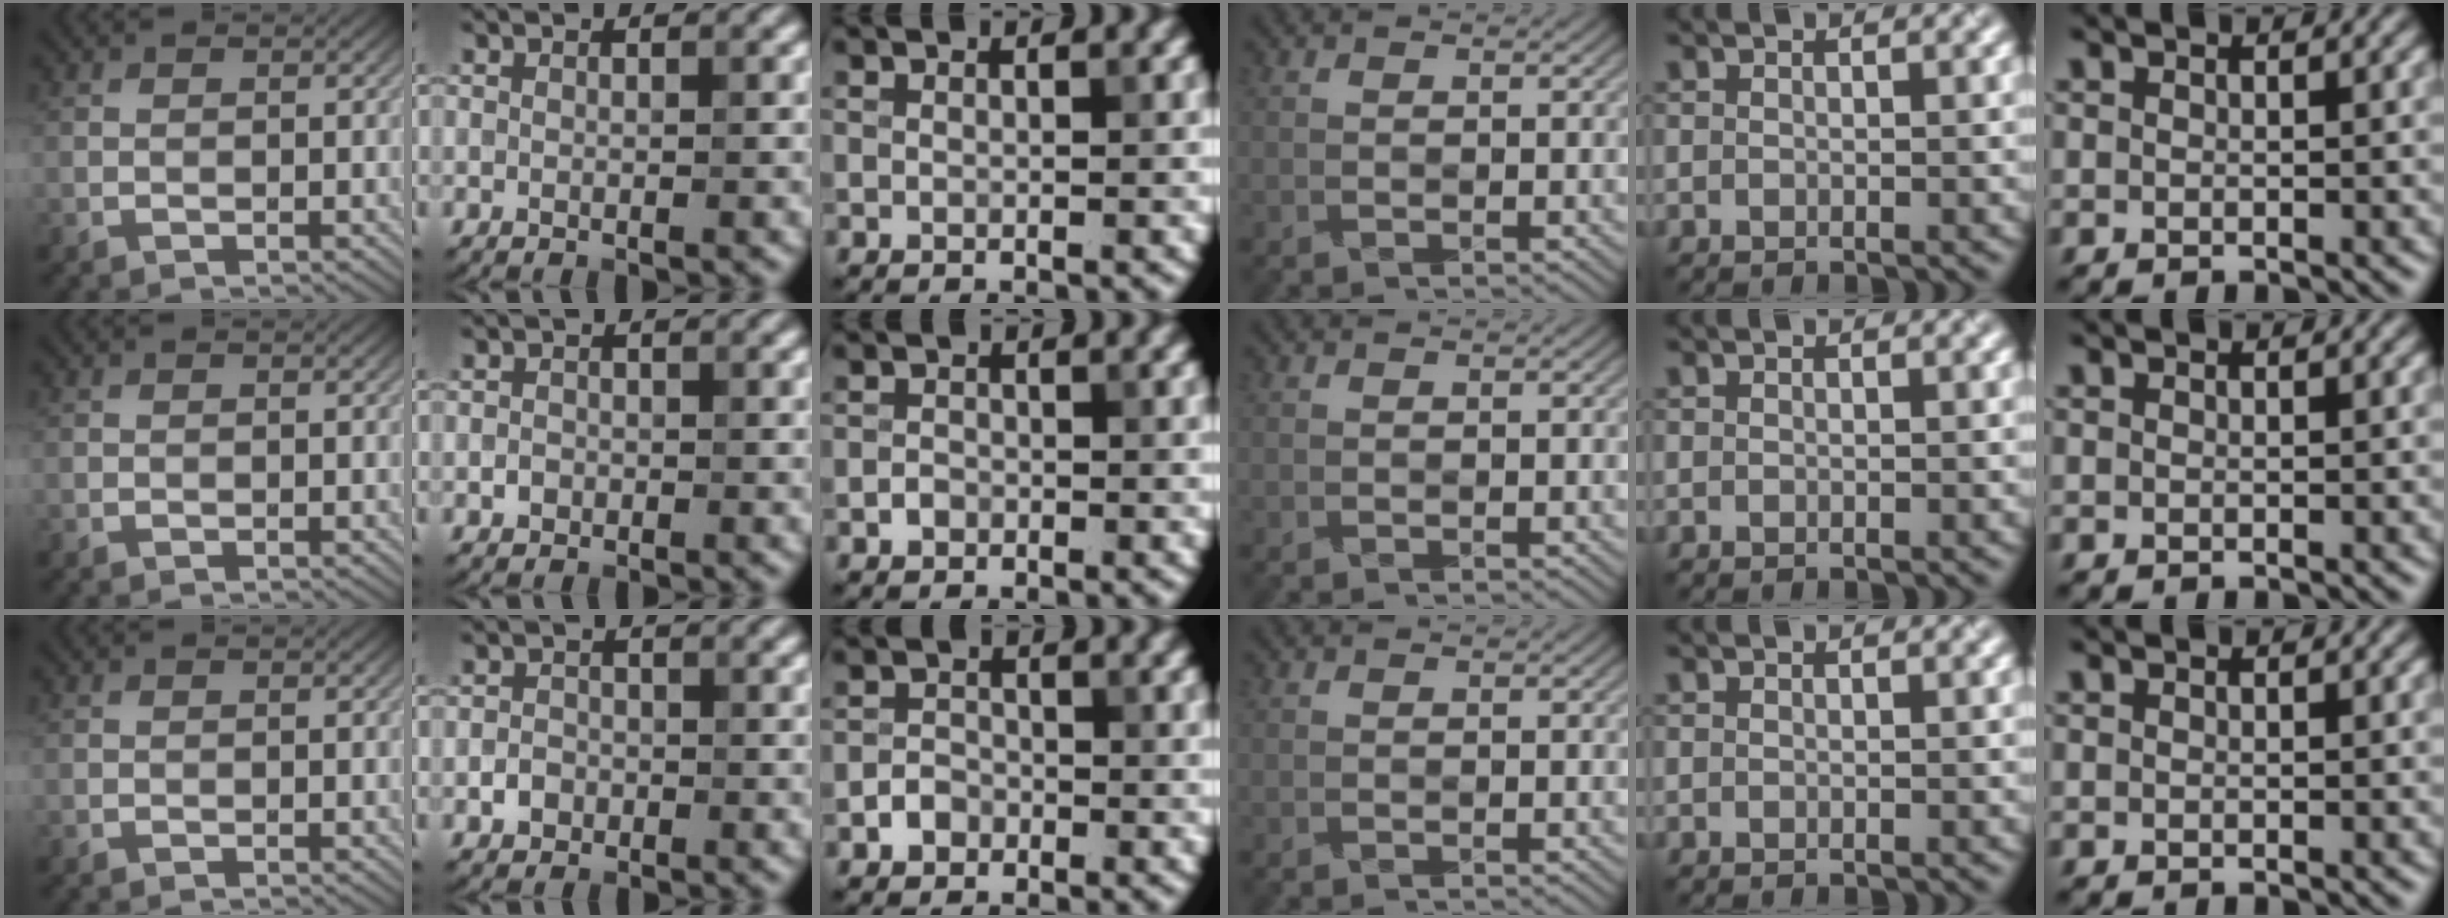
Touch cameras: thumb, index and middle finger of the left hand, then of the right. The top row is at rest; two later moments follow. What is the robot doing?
{"motion": "fold", "object": "paper towel"}